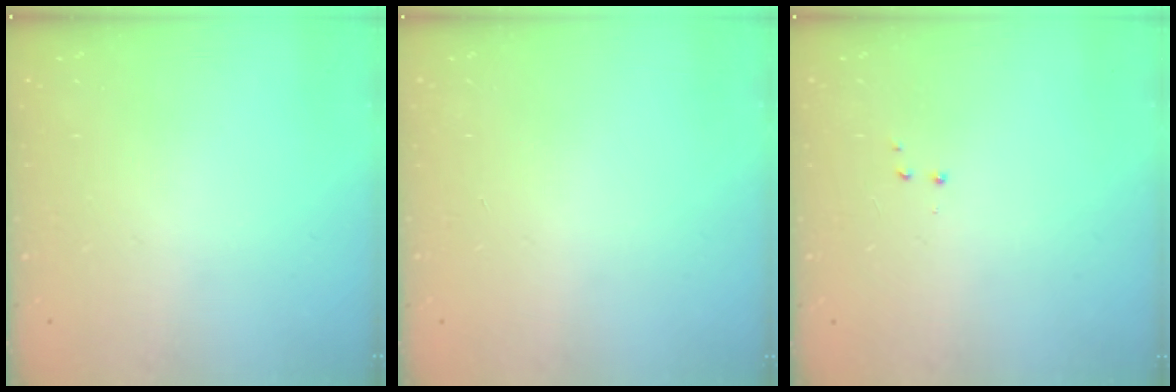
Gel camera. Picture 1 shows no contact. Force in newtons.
{"total": 0.0}
{"total": 2.8, "press": 2.7, "slide": 0.5}